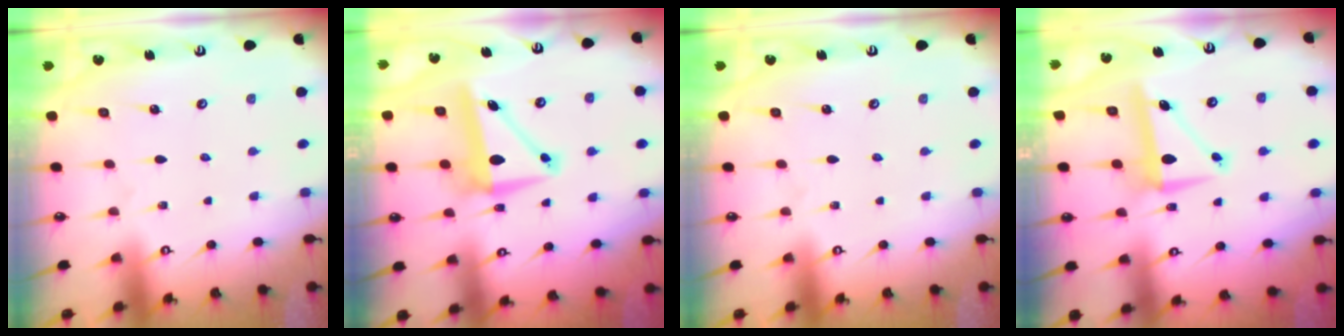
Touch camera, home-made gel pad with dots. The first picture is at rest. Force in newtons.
{"total": 9.3, "press": 9.2, "slide": 1.7}
{"total": 0.0}
{"total": 6.9, "press": 6.7, "slide": 1.6}